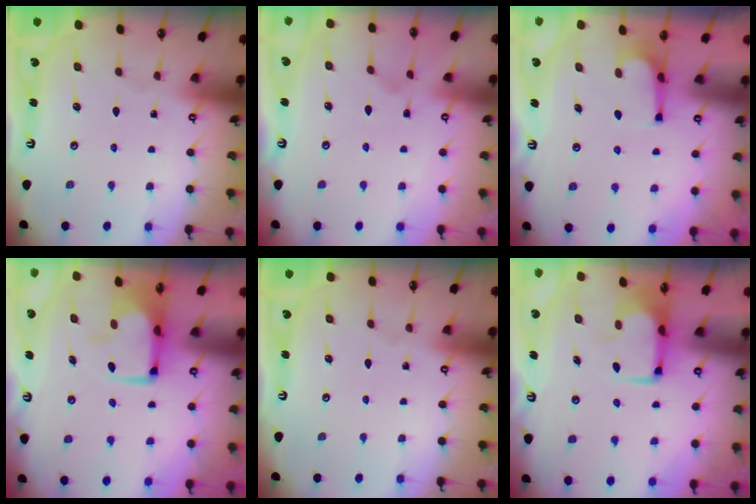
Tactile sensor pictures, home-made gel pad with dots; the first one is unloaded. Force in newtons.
{"total": 3.5, "press": 3.3, "slide": 1.2}
{"total": 1.4, "press": 1.4, "slide": 0.4}
{"total": 0.9, "press": 0.1, "slide": 0.9}
{"total": 0.0}
{"total": 1.5, "press": 1.4, "slide": 0.4}